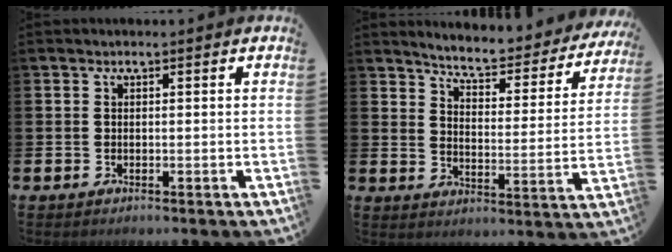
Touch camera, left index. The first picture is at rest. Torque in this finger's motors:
{"motor_torque": [1.00, -0.95, 0.52, 0.14]}